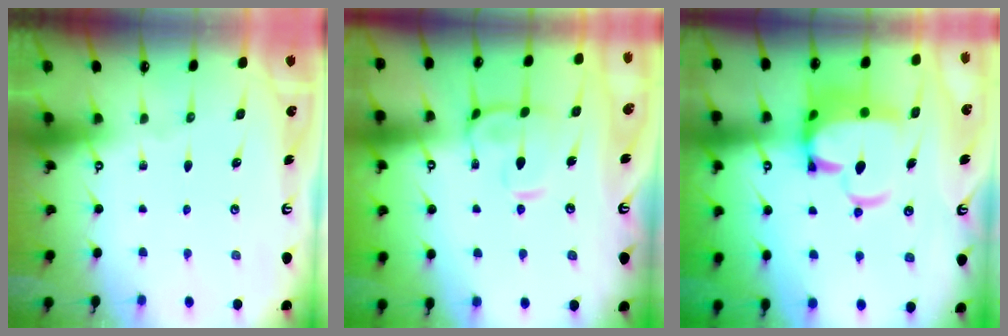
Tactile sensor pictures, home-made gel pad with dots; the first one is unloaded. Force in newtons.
{"total": 5.8, "press": 5.6, "slide": 1.3}
{"total": 11.4, "press": 11.1, "slide": 2.7}